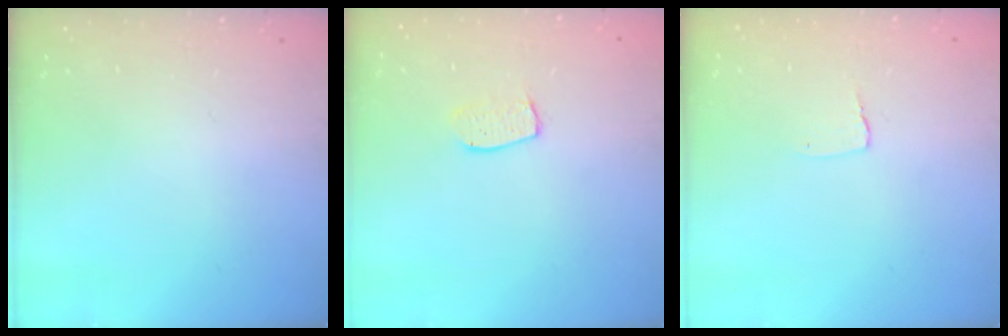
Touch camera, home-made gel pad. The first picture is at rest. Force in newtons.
{"total": 6.3, "press": 6.2, "slide": 0.5}
{"total": 2.7, "press": 2.7, "slide": 0.2}